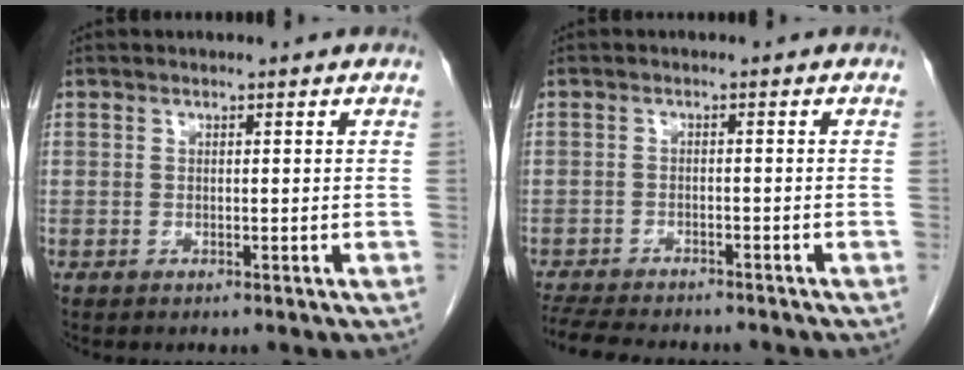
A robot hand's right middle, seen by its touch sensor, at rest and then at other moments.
{"total": 11.6, "force": [-10.2, 2.7, 4.8], "torque": [-0.092, -0.011, -0.142]}